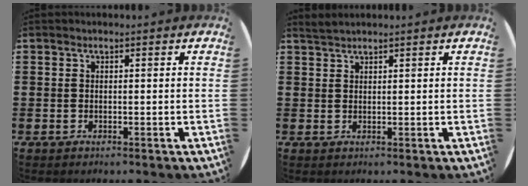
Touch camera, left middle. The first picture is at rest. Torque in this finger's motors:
{"motor_torque": [0.10, -0.09, -0.01, -0.01]}